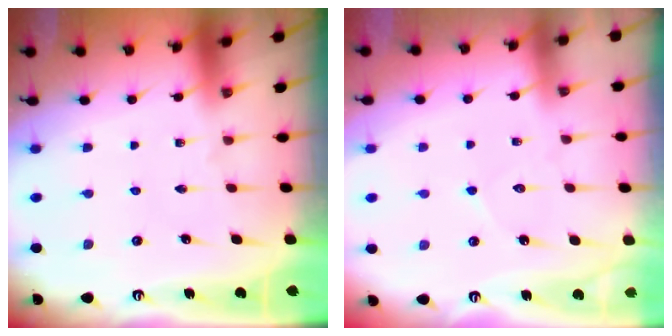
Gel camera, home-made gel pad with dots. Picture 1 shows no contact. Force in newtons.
{"total": 4.1, "press": 4.1, "slide": 0.2}